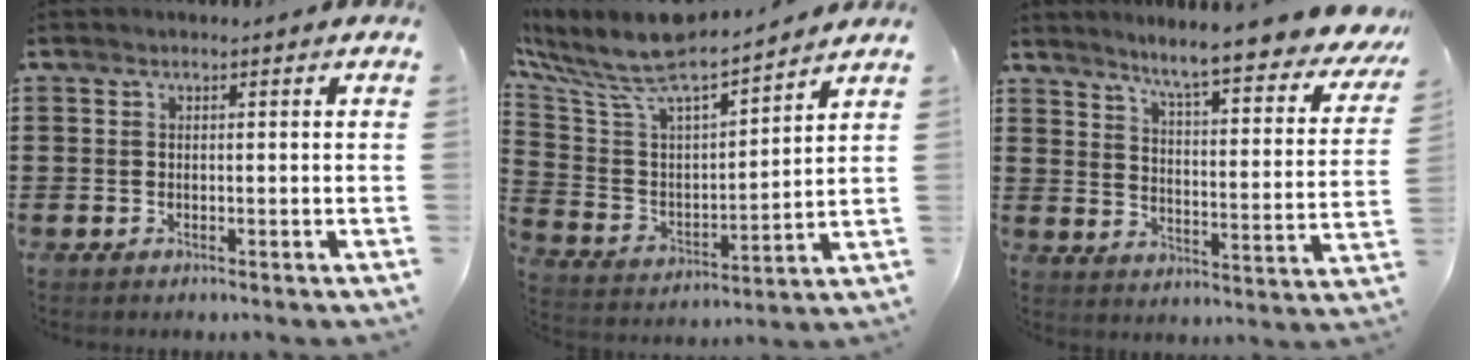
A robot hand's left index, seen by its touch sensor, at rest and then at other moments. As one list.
[{"total": 8.1, "force": [7.5, 1.0, 3.1], "torque": [-0.098, -0.060, 0.123]}, {"total": 6.9, "force": [6.1, -0.8, 3.3], "torque": [-0.080, -0.054, 0.094]}]